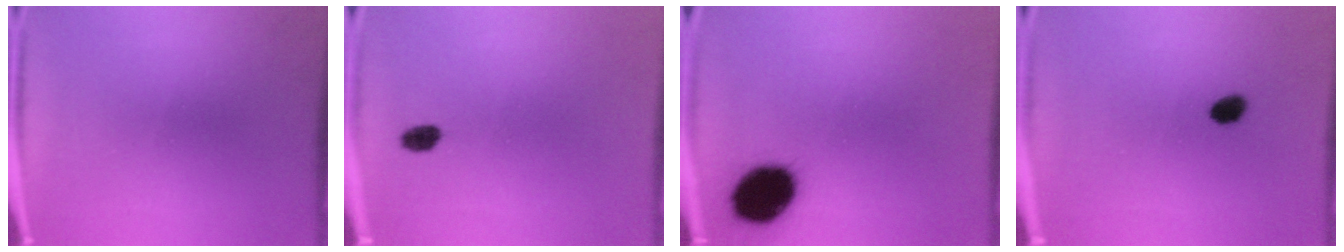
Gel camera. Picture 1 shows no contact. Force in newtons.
{"total": 2.1}
{"total": 14.5}
{"total": 2.7}